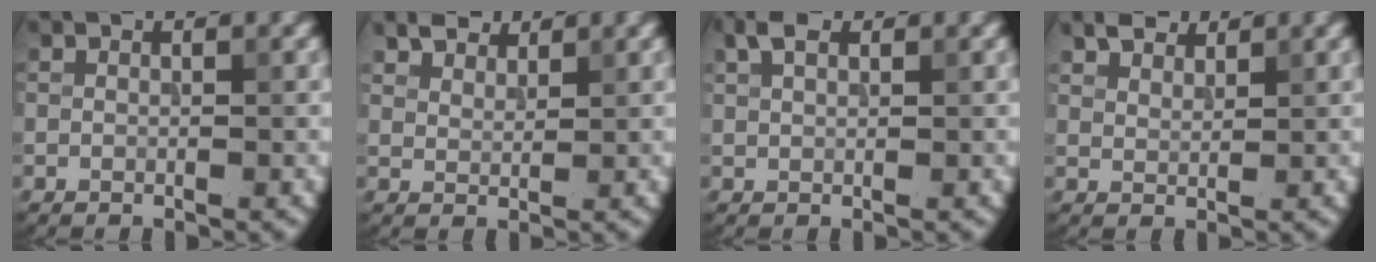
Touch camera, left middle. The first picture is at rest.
{"total": 2.8, "force": [2.4, 1.1, 0.7], "torque": [-0.019, -0.009, 0.056]}
{"total": 2.3, "force": [1.3, 1.2, 1.4], "torque": [-0.031, 0.008, 0.025]}
{"total": 2.4, "force": [2.1, 1.0, 0.6], "torque": [-0.018, 0.001, 0.045]}